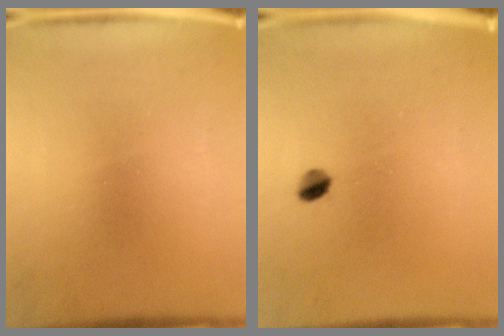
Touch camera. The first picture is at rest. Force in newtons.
{"total": 2.5}